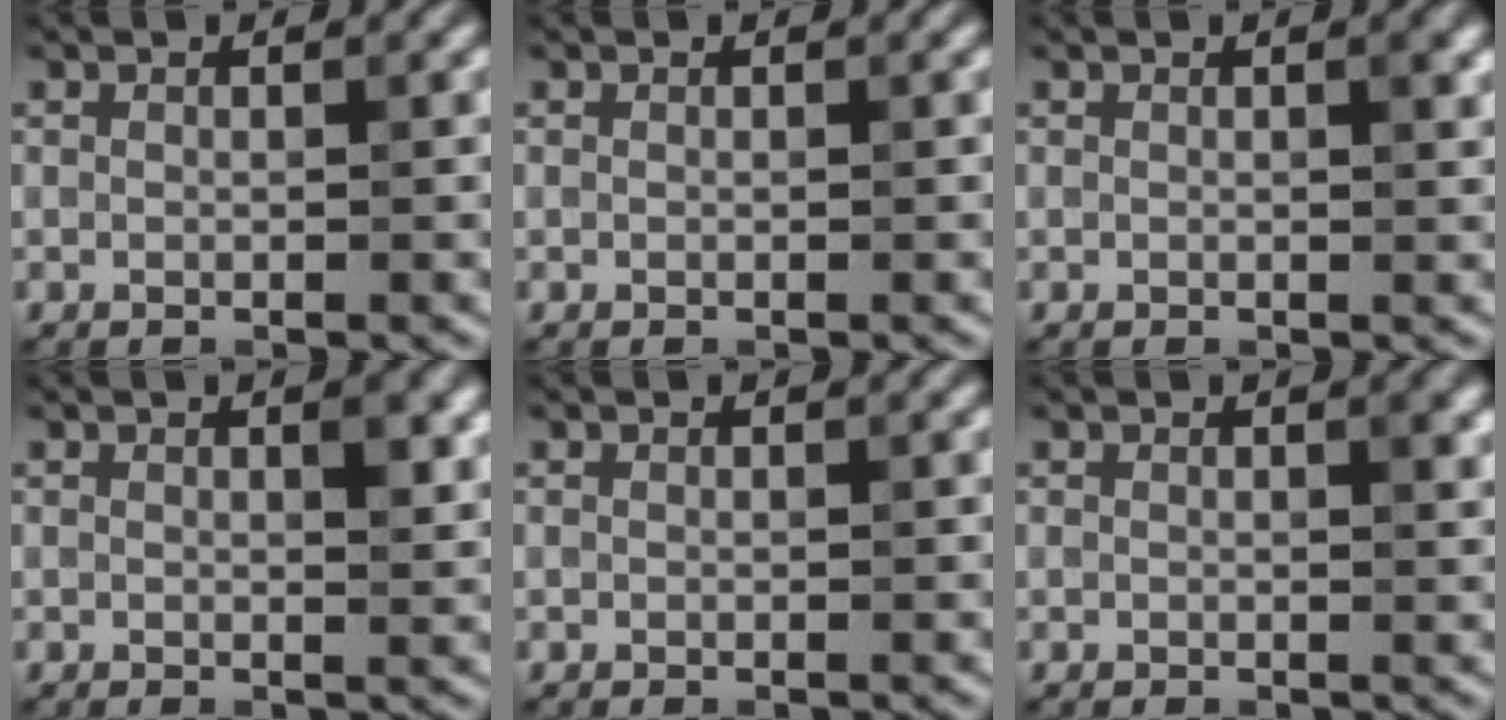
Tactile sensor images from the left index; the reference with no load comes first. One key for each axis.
{"total": 0.0}
{"total": 1.0, "fx": 0.4, "fy": 0.2, "fz": 0.9, "tx": -0.011, "ty": -0.002, "tz": 0.006}
{"total": 1.6, "fx": 0.6, "fy": 0.4, "fz": 1.4, "tx": -0.017, "ty": -0.004, "tz": 0.010}
{"total": 0.0}
{"total": 1.0, "fx": 0.4, "fy": 0.2, "fz": 0.9, "tx": -0.009, "ty": -0.002, "tz": 0.006}